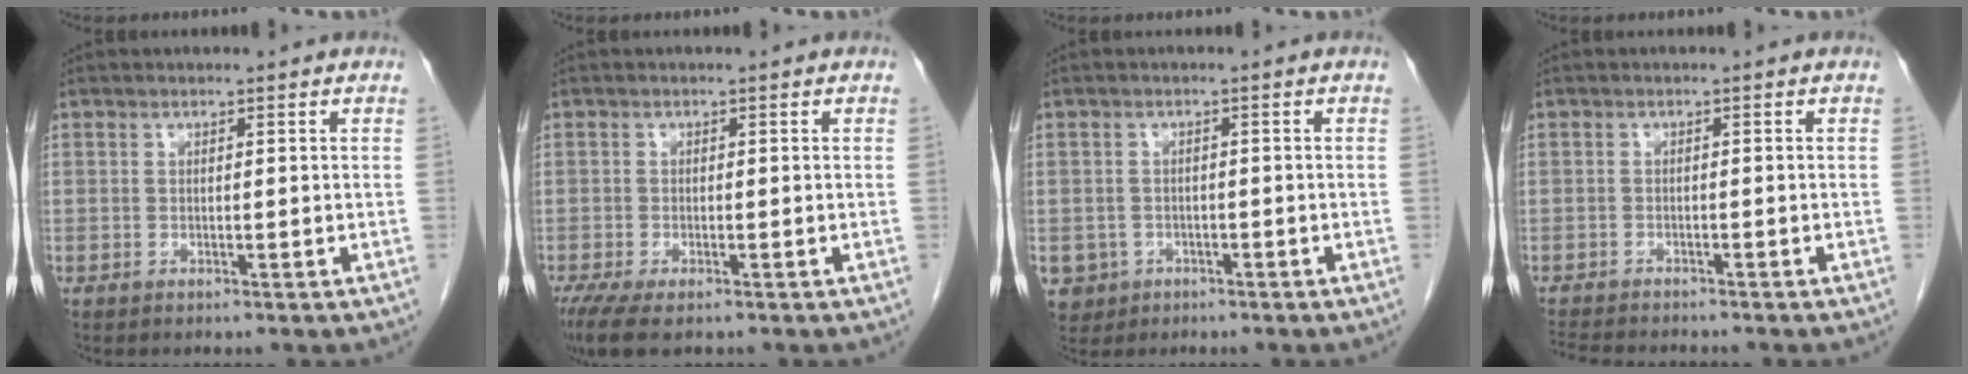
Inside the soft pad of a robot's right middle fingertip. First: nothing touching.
{"total": 5.9, "force": [-4.1, 1.8, 3.9], "torque": [-0.073, -0.018, -0.065]}
{"total": 4.9, "force": [-2.2, 4.3, 0.7], "torque": [-0.015, 0.005, -0.030]}
{"total": 7.5, "force": [-6.8, 1.1, 2.8], "torque": [-0.046, -0.009, -0.103]}